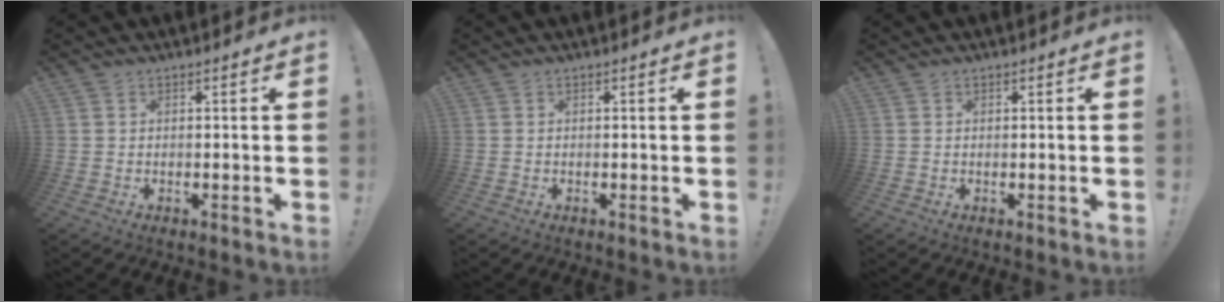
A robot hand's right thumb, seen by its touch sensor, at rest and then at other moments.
{"total": 0.0}
{"total": 0.0}